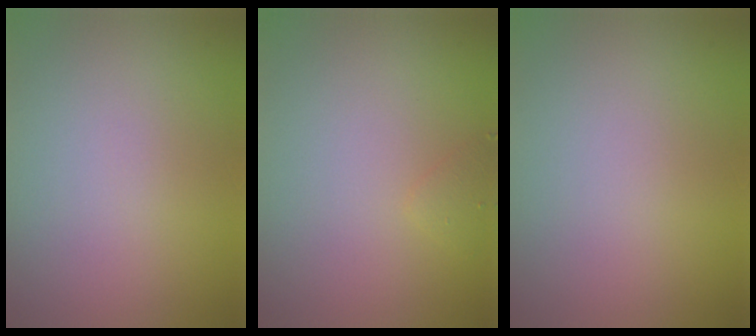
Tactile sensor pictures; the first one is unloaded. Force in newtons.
{"total": 0.9, "press": 0.9, "slide": 0.0}
{"total": 0.0}